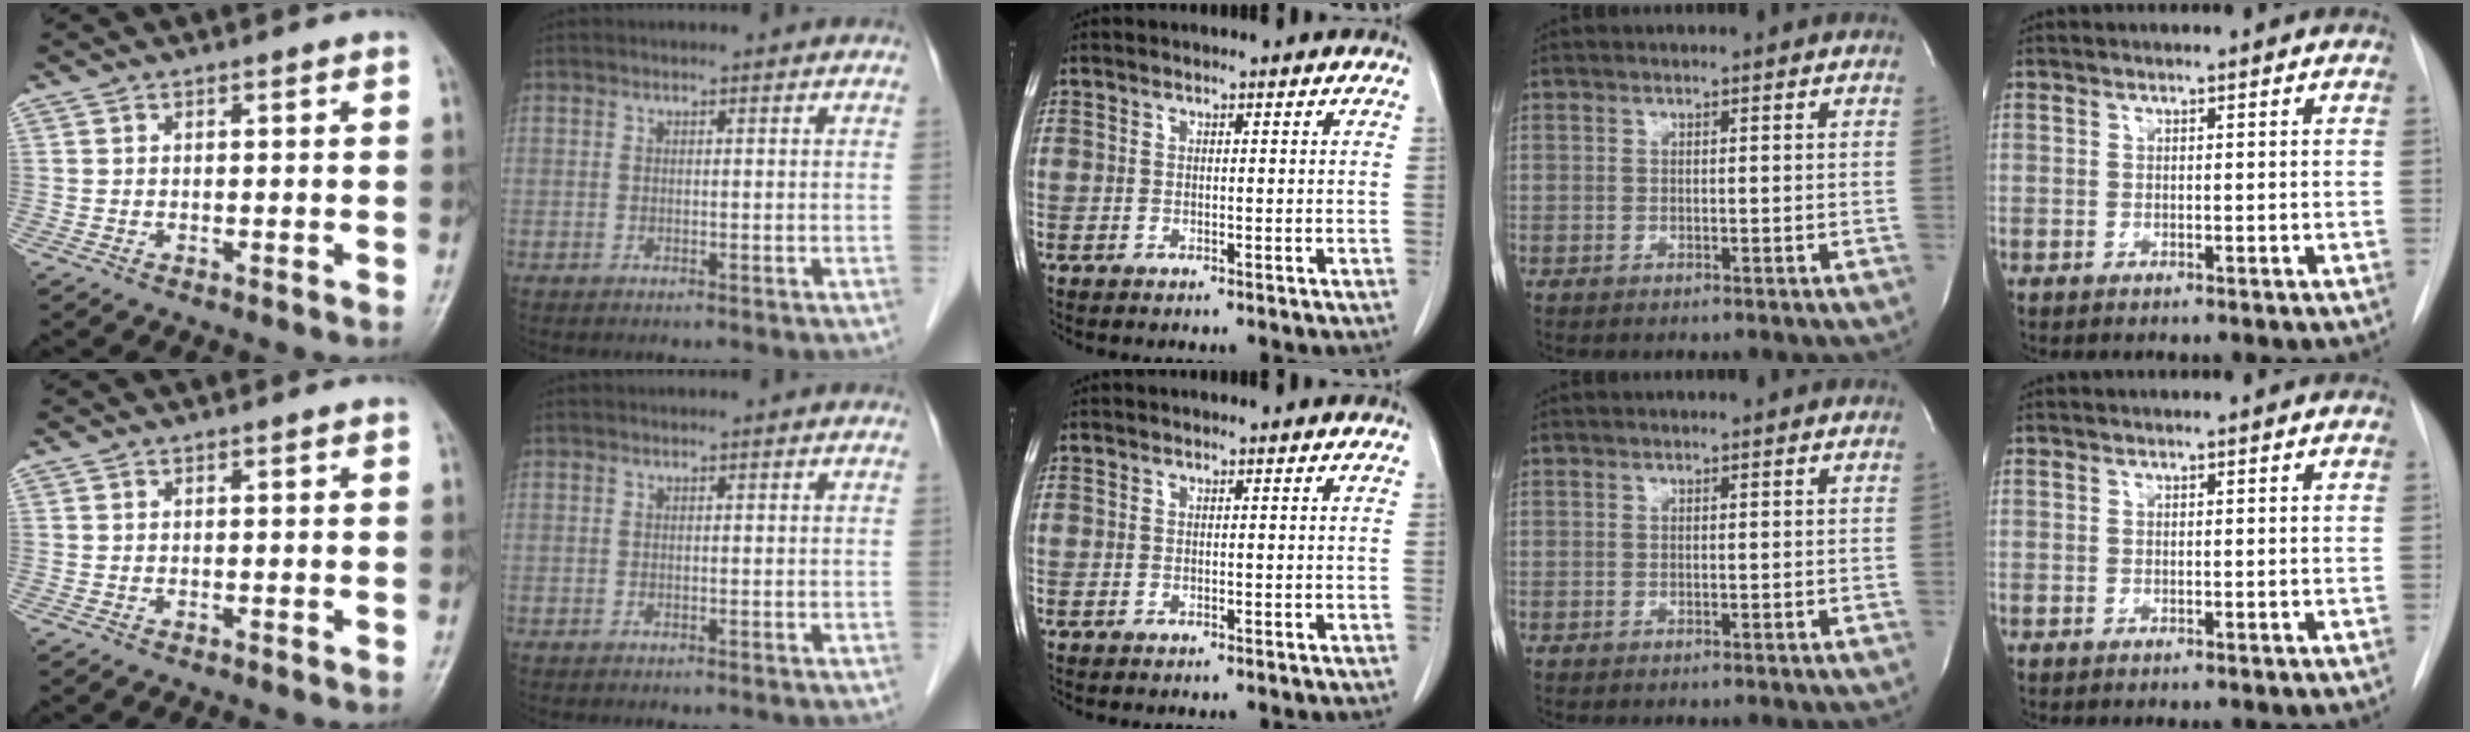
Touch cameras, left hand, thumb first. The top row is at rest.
{}